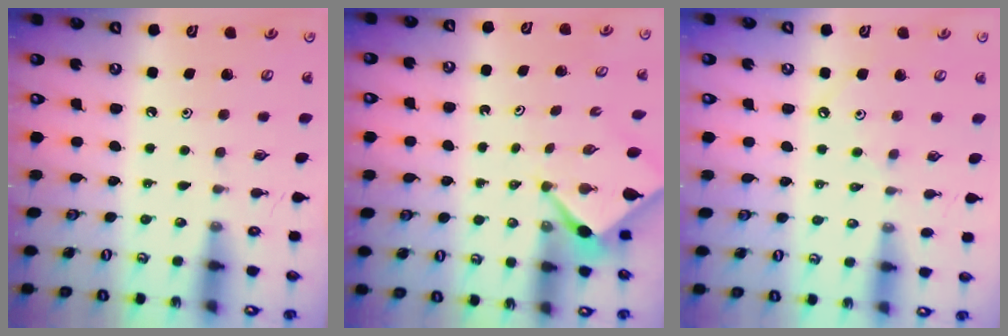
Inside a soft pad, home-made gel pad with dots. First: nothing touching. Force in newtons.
{"total": 2.2, "press": 2.2, "slide": 0.3}
{"total": 1.0, "press": 0.9, "slide": 0.3}